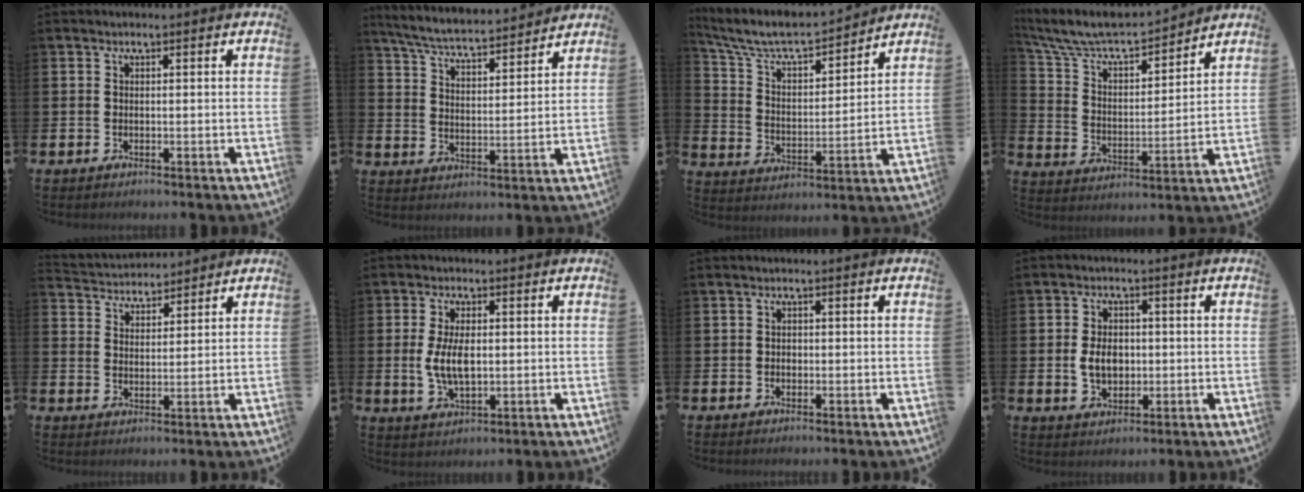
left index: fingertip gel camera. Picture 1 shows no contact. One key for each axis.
{"total": 6.0, "fx": 5.8, "fy": 0.5, "fz": 1.5, "tx": -0.056, "ty": -0.043, "tz": 0.099}
{"total": 7.7, "fx": 7.0, "fy": 1.7, "fz": 2.6, "tx": -0.088, "ty": -0.051, "tz": 0.120}
{"total": 8.3, "fx": 7.6, "fy": 1.9, "fz": 2.8, "tx": -0.093, "ty": -0.055, "tz": 0.130}
{"total": 3.8, "fx": 3.7, "fy": 1.0, "fz": -0.6, "tx": -0.011, "ty": -0.021, "tz": 0.067}
{"total": 5.7, "fx": 0.2, "fy": 2.8, "fz": 4.9, "tx": -0.086, "ty": 0.001, "tz": -0.002}
{"total": 0.9, "fx": -0.2, "fy": 0.8, "fz": 0.3, "tx": -0.001, "ty": 0.004, "tz": -0.007}
{"total": 4.6, "fx": -0.2, "fy": 3.4, "fz": 3.2, "tx": -0.043, "ty": 0.005, "tz": -0.011}